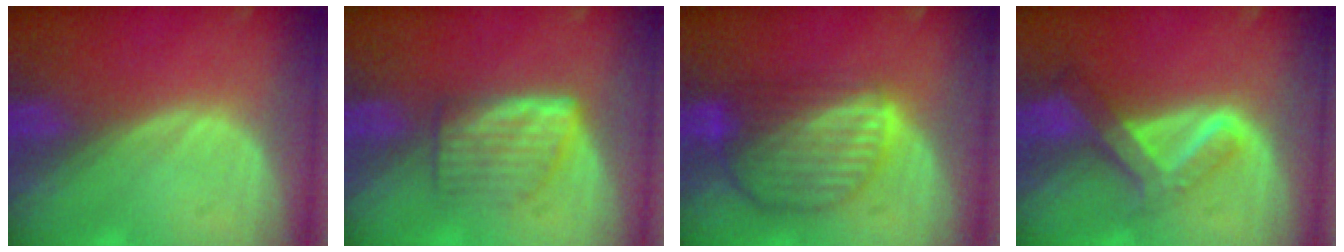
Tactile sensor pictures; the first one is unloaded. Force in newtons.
{"total": 6.1, "press": 5.4, "slide": 2.7}
{"total": 9.1, "press": 7.8, "slide": 4.7}
{"total": 6.7, "press": 5.6, "slide": 3.6}